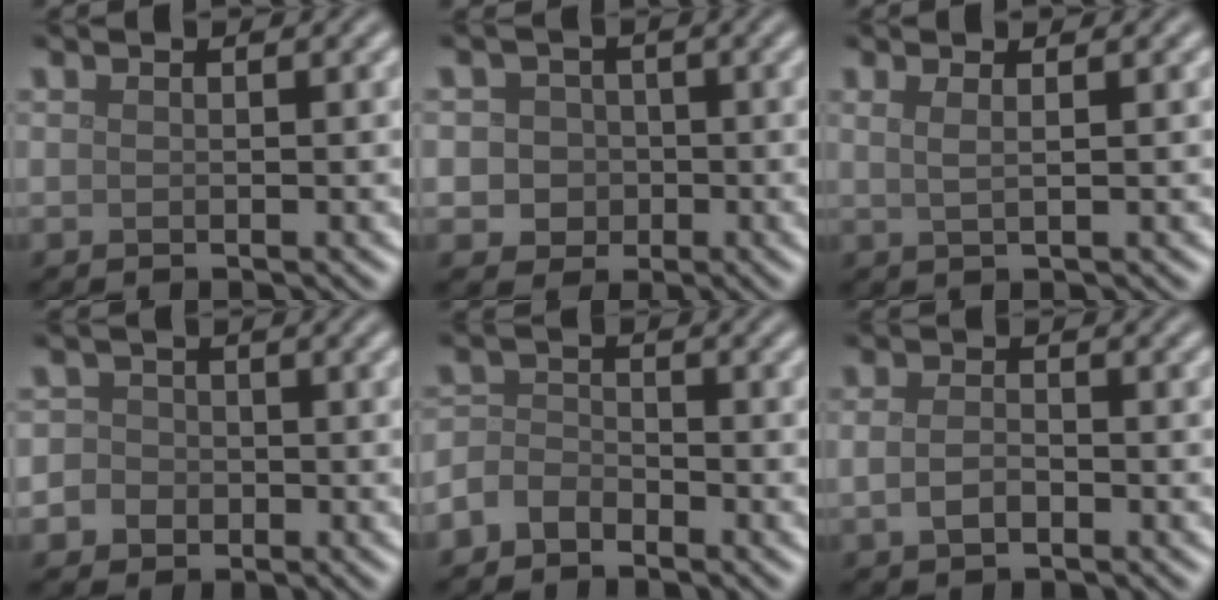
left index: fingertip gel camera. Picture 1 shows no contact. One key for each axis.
{"total": 4.3, "fx": -0.1, "fy": 4.1, "fz": 1.4, "tx": 0.003, "ty": 0.025, "tz": -0.019}
{"total": 2.3, "fx": 1.1, "fy": 1.1, "fz": 1.8, "tx": -0.015, "ty": 0.001, "tz": -0.005}
{"total": 4.0, "fx": -1.0, "fy": 3.7, "fz": 0.9, "tx": 0.011, "ty": 0.015, "tz": -0.040}
{"total": 2.6, "fx": -1.7, "fy": 1.7, "fz": 0.9, "tx": -0.017, "ty": 0.008, "tz": -0.045}
{"total": 1.8, "fx": -0.5, "fy": 1.1, "fz": 1.3, "tx": -0.031, "ty": -0.001, "tz": -0.013}